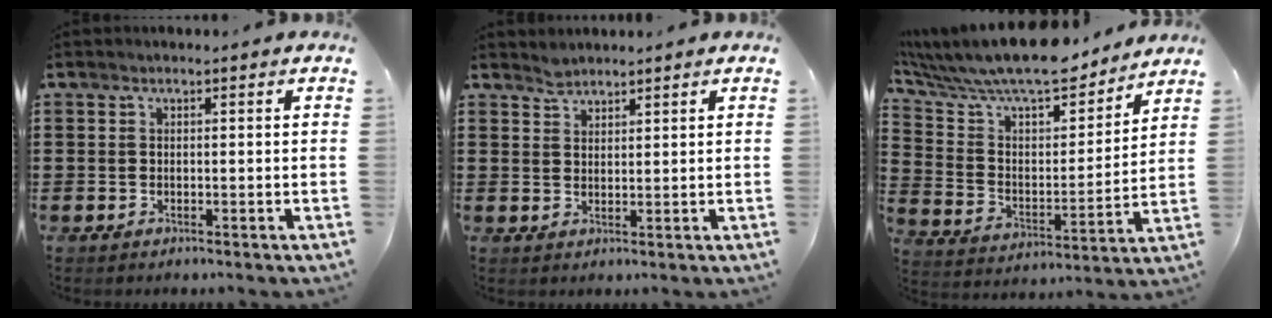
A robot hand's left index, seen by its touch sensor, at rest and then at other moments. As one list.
[{"total": 1.7, "force": [1.6, 0.5, -0.1], "torque": [-0.002, 0.001, 0.032]}, {"total": 11.1, "force": [10.0, 2.2, 4.3], "torque": [-0.124, -0.063, 0.174]}]